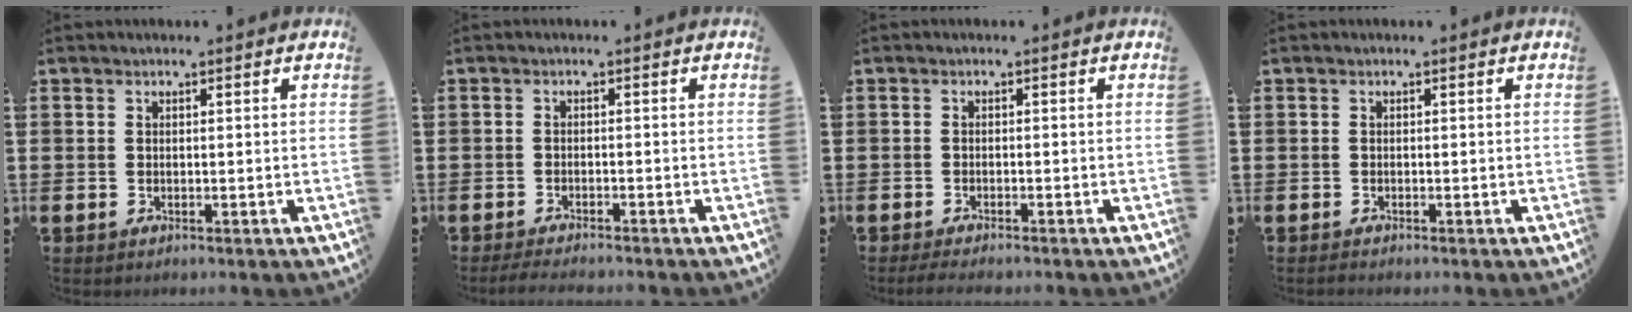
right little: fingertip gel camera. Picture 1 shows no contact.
{"total": 1.5, "force": [-1.4, 0.0, 0.5], "torque": [-0.009, 0.002, -0.029]}
{"total": 1.2, "force": [-1.1, 0.1, 0.6], "torque": [-0.011, -0.001, -0.021]}
{"total": 0.0}